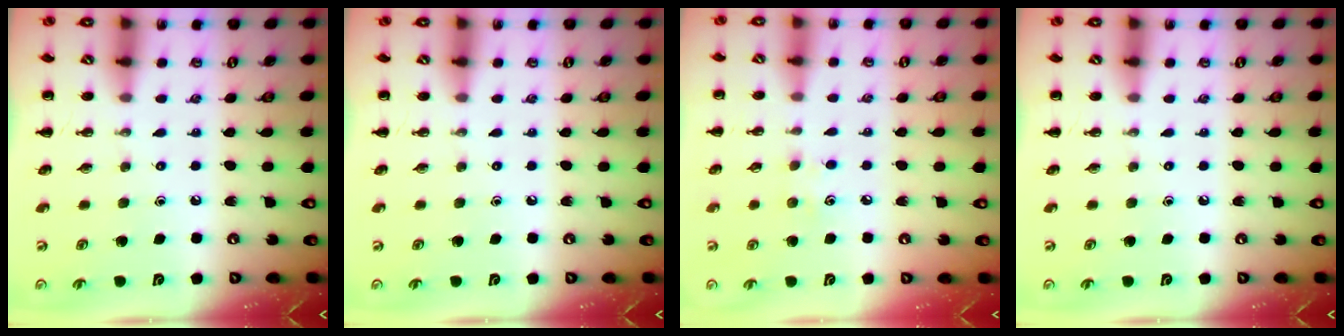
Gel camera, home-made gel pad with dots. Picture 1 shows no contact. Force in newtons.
{"total": 0.0}
{"total": 4.0, "press": 3.9, "slide": 1.1}
{"total": 0.0}